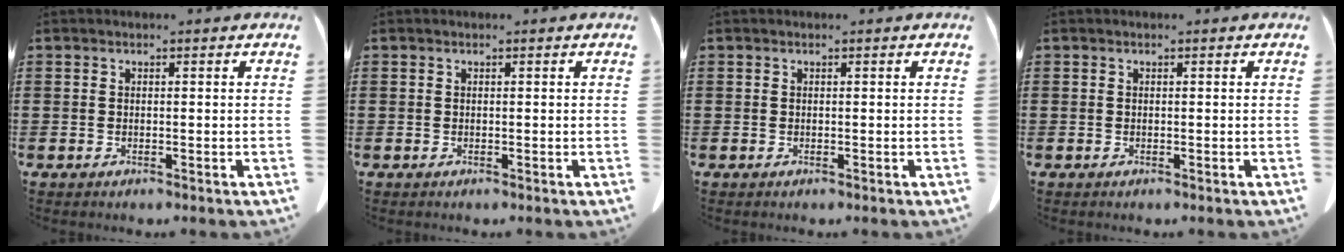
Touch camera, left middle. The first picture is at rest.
{"total": 0.0}
{"total": 0.0}
{"total": 0.0}